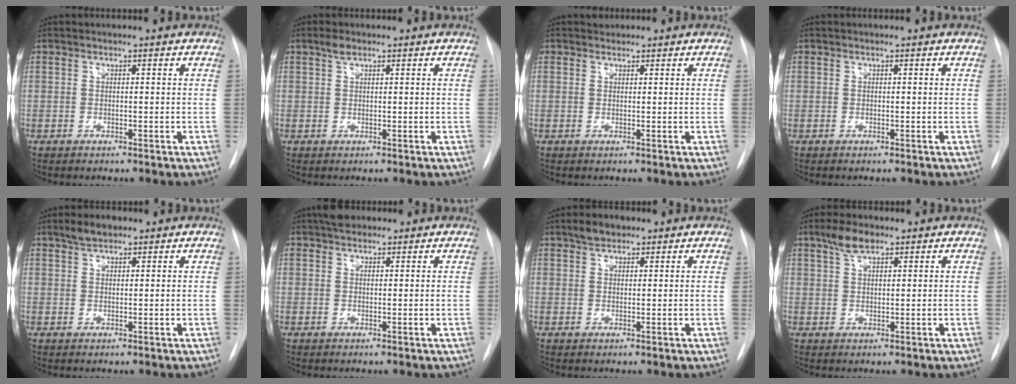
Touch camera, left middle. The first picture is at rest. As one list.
[{"total": 1.3, "force": [0.9, 0.5, 0.8], "torque": [-0.015, 0.008, 0.017]}, {"total": 0.9, "force": [0.7, 0.5, -0.1], "torque": [0.002, 0.007, 0.010]}, {"total": 0.0}, {"total": 3.0, "force": [2.2, 1.2, 1.5], "torque": [-0.031, 0.009, 0.038]}, {"total": 3.4, "force": [2.7, 1.7, 1.1], "torque": [-0.019, 0.021, 0.042]}, {"total": 2.9, "force": [2.1, 1.5, 1.3], "torque": [-0.026, 0.010, 0.034]}, {"total": 3.7, "force": [2.5, 1.3, 2.3], "torque": [-0.049, 0.010, 0.049]}]